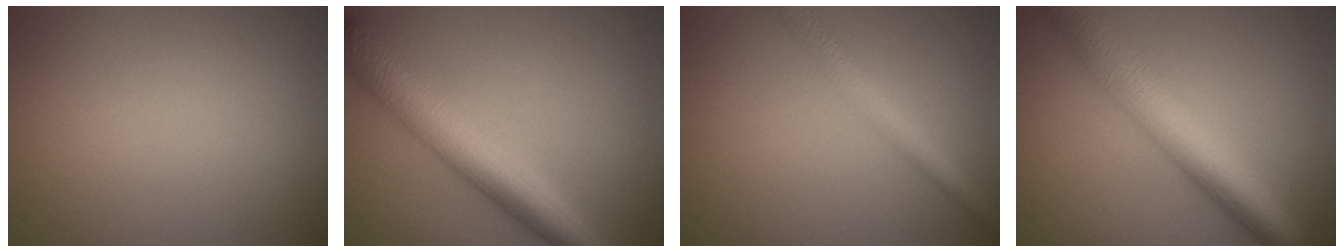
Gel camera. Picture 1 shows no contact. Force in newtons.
{"total": 6.9, "press": 6.9, "slide": 0.1}
{"total": 2.9, "press": 2.9, "slide": 0.1}
{"total": 7.9, "press": 7.9, "slide": 0.2}